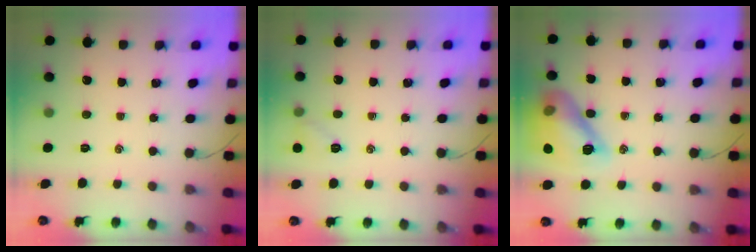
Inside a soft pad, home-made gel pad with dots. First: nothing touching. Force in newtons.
{"total": 5.6, "press": 5.4, "slide": 1.4}
{"total": 15.4, "press": 15.2, "slide": 2.3}